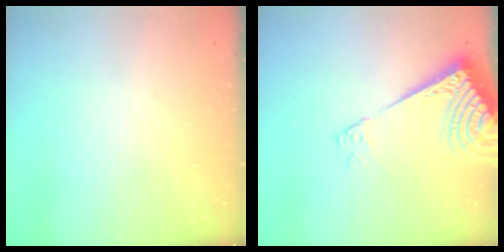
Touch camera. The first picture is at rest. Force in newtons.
{"total": 9.4, "press": 9.3, "slide": 1.3}